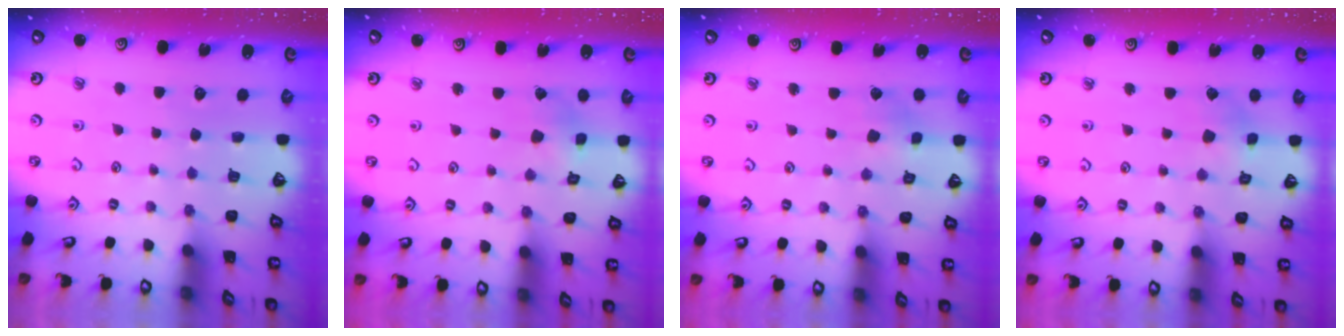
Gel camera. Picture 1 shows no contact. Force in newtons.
{"total": 2.9, "press": 2.9, "slide": 0.2}
{"total": 3.5, "press": 3.5, "slide": 0.2}
{"total": 3.6, "press": 3.6, "slide": 0.3}